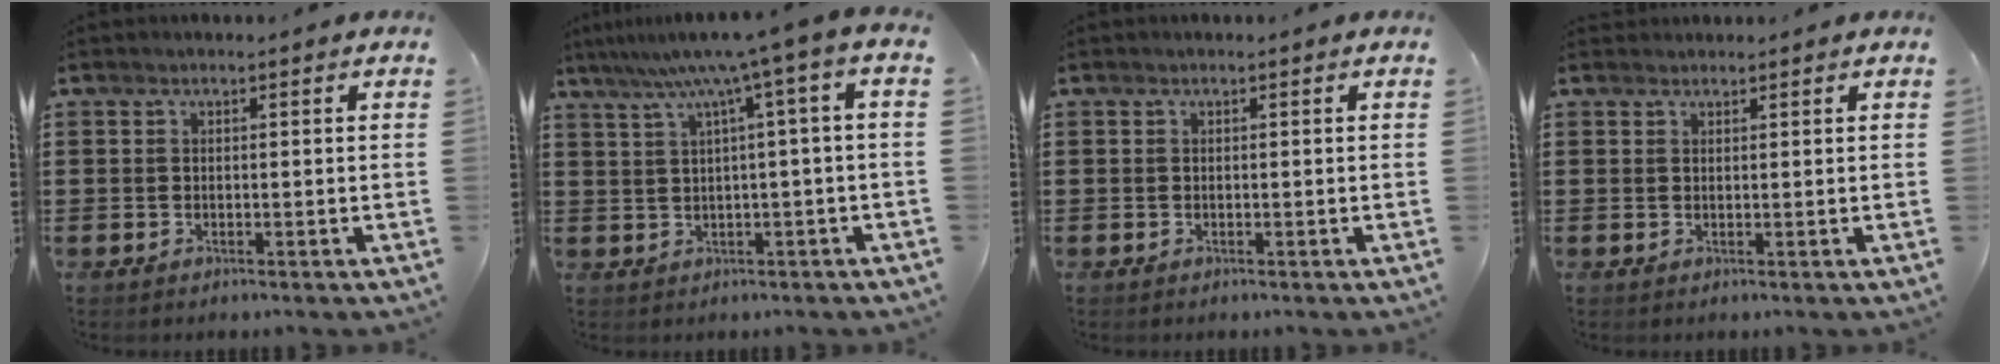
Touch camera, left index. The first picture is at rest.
{"total": 6.4, "force": [2.0, -0.6, 6.0], "torque": [-0.118, -0.014, 0.026]}
{"total": 0.0}
{"total": 0.8, "force": [0.8, 0.3, 0.0], "torque": [-0.003, 0.000, 0.016]}